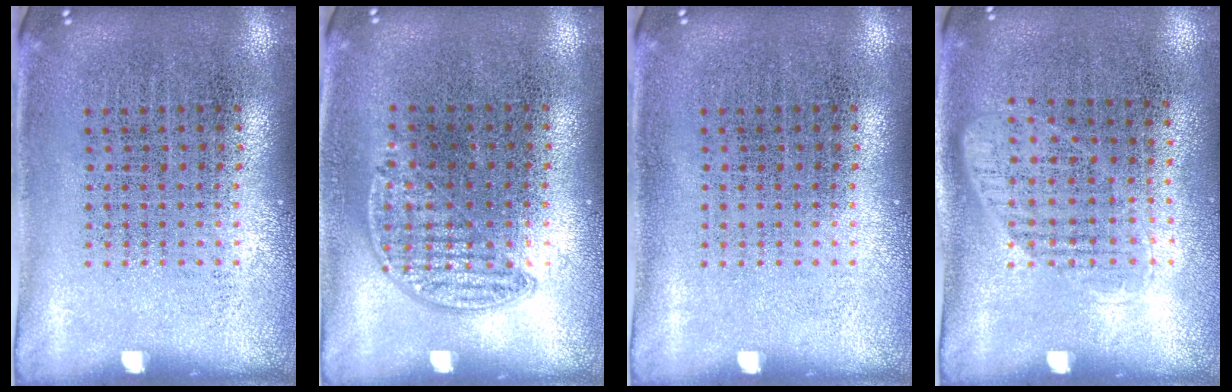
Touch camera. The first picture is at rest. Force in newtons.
{"total": 0.8, "press": 0.6, "slide": 0.5}
{"total": 0.0}
{"total": 1.1, "press": 0.9, "slide": 0.6}